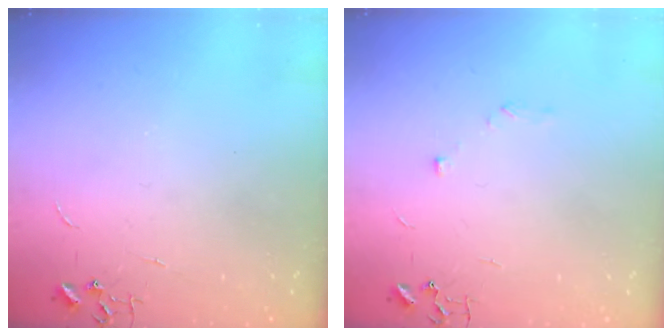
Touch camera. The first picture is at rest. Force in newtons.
{"total": 5.6, "press": 5.6, "slide": 0.7}